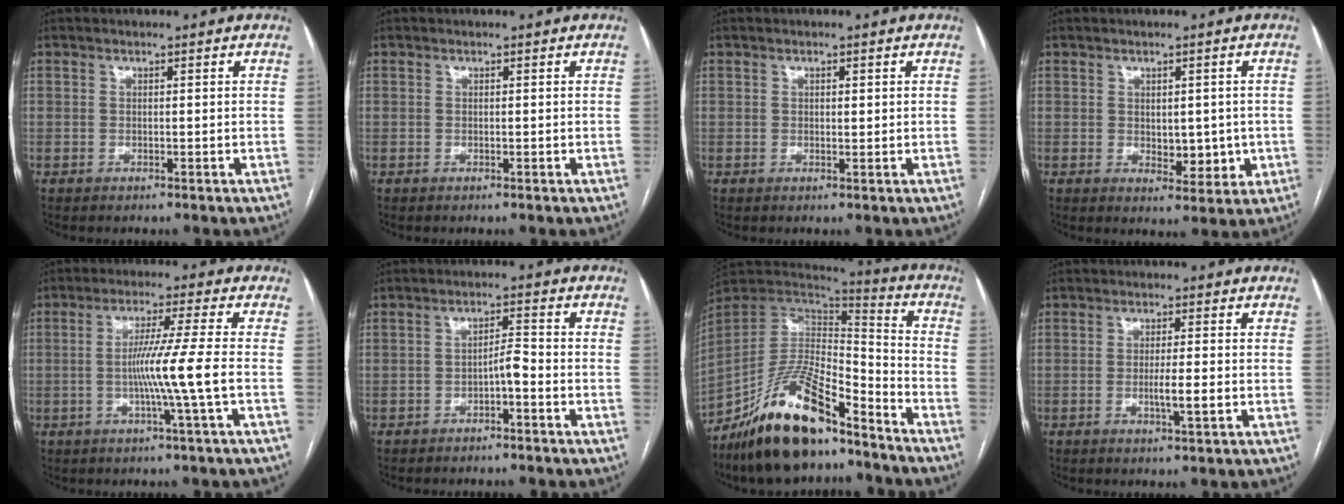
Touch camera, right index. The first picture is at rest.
{"total": 0.0}
{"total": 0.9, "force": [0.4, 0.4, 0.7], "torque": [-0.012, -0.001, 0.006]}
{"total": 5.3, "force": [-0.4, 2.8, 4.4], "torque": [-0.055, -0.002, 0.007]}
{"total": 8.0, "force": [-1.6, -2.1, 7.5], "torque": [-0.137, -0.006, -0.029]}
{"total": 2.9, "force": [-1.5, 0.5, 2.4], "torque": [-0.036, 0.008, -0.024]}
{"total": 19.6, "force": [-14.6, 5.5, 11.9], "torque": [-0.234, 0.004, -0.262]}
{"total": 3.6, "force": [-0.9, 0.0, 3.4], "torque": [-0.060, -0.005, -0.014]}